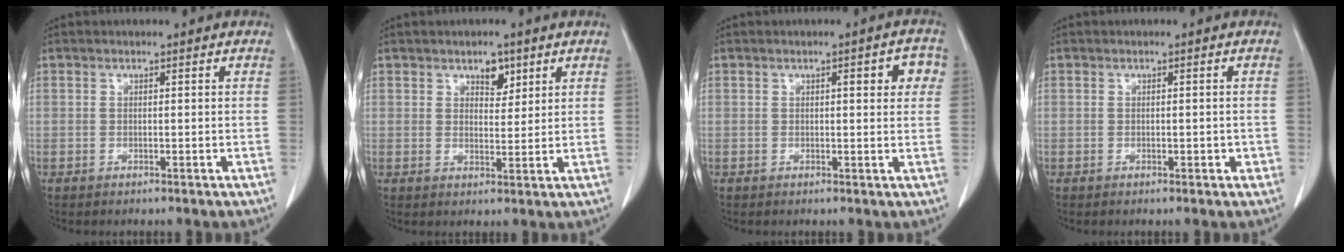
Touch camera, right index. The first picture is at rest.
{"total": 3.2, "force": [2.0, 1.7, 1.8], "torque": [-0.025, -0.002, 0.033]}
{"total": 4.0, "force": [1.2, 1.1, 3.6], "torque": [-0.041, 0.009, 0.011]}
{"total": 1.3, "force": [-0.3, 0.6, 1.1], "torque": [-0.015, 0.003, -0.002]}